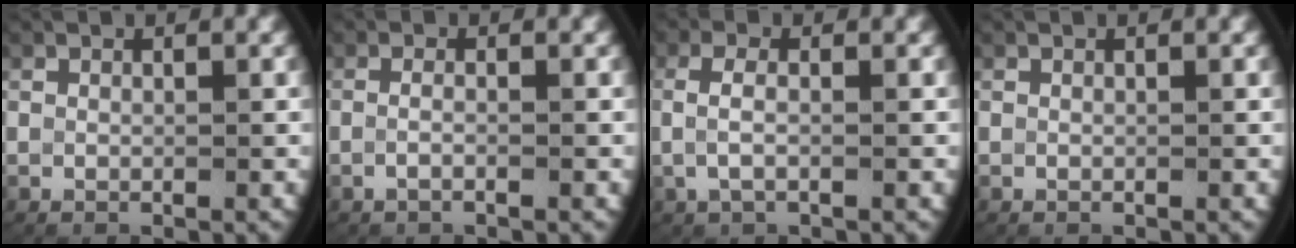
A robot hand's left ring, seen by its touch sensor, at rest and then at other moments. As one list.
[{"total": 1.3, "force": [-0.7, 0.0, 1.0], "torque": [-0.027, -0.003, -0.014]}, {"total": 2.7, "force": [0.1, 1.2, 2.4], "torque": [-0.061, -0.001, 0.003]}, {"total": 0.0}]